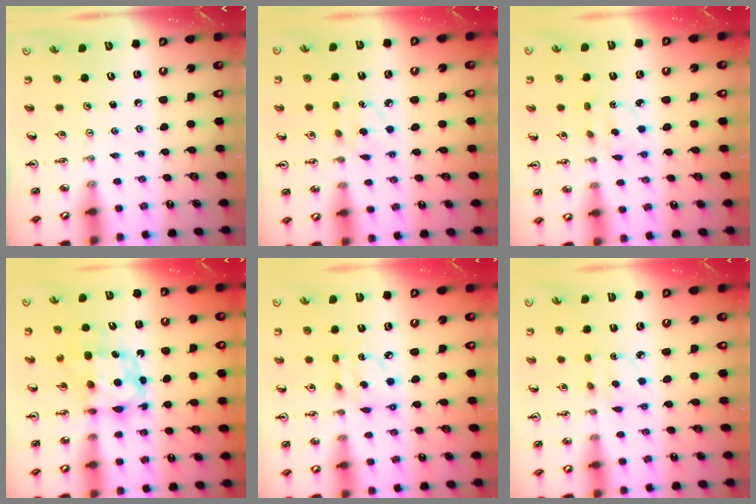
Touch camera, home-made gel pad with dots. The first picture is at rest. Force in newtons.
{"total": 5.6, "press": 5.5, "slide": 0.6}
{"total": 2.2, "press": 2.2, "slide": 0.6}
{"total": 7.7, "press": 7.7, "slide": 0.6}
{"total": 7.5, "press": 7.5, "slide": 0.2}
{"total": 3.7, "press": 3.6, "slide": 0.5}